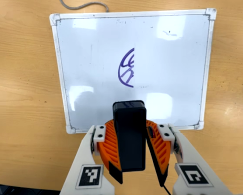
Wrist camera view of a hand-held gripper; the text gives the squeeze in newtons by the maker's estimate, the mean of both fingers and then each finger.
{"total": 10.3, "left": 10.7, "right": 9.9}